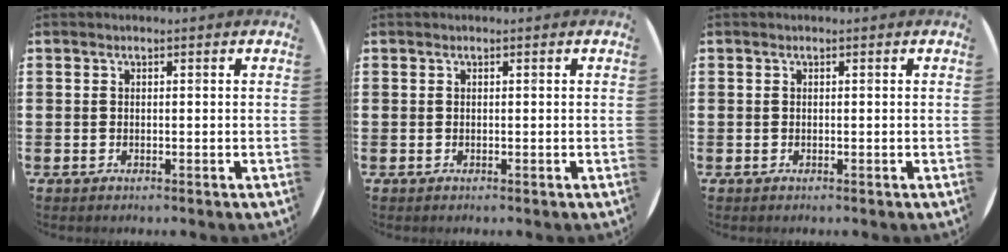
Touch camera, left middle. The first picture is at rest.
{"total": 0.0}
{"total": 0.0}